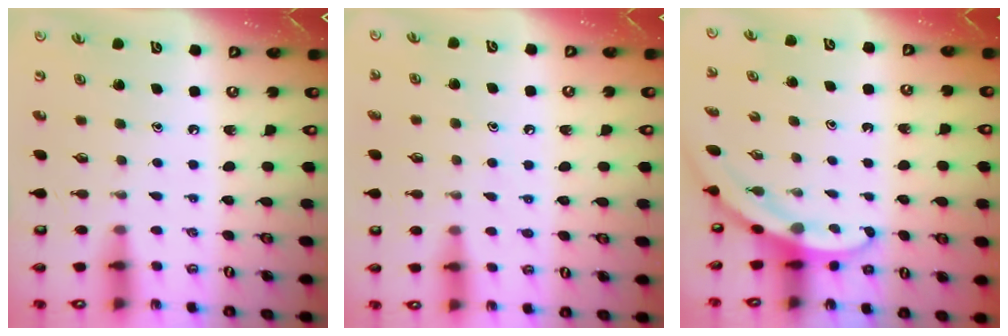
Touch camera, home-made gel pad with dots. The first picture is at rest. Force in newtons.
{"total": 5.8, "press": 5.8, "slide": 0.6}
{"total": 3.2, "press": 3.2, "slide": 0.2}